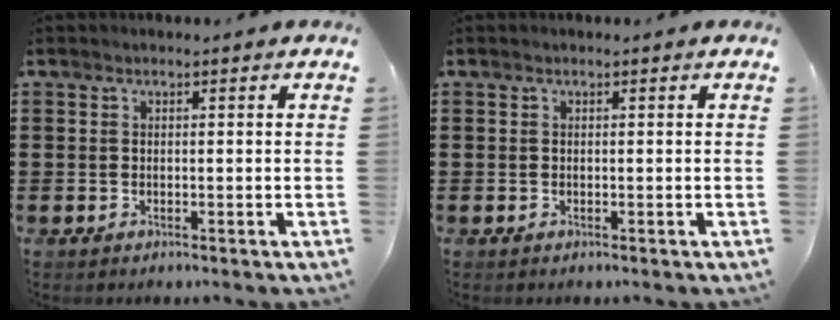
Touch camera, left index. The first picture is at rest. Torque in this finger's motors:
{"motor_torque": [0.00, 0.00, 0.00, -0.01]}